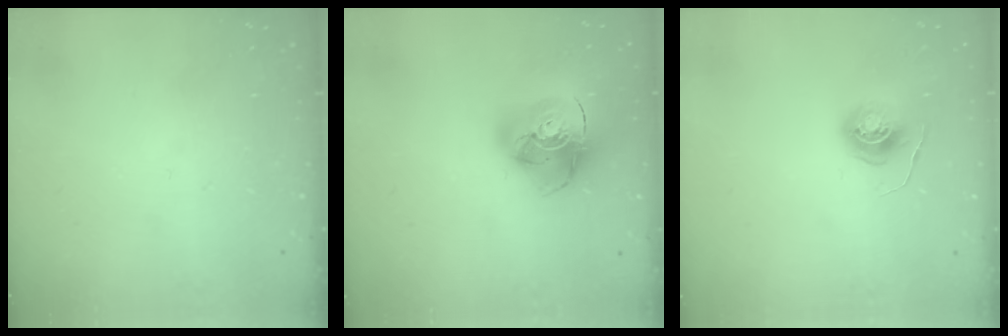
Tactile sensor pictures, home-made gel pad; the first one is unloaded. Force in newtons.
{"total": 14.9, "press": 14.8, "slide": 1.6}
{"total": 5.5, "press": 5.5, "slide": 0.3}